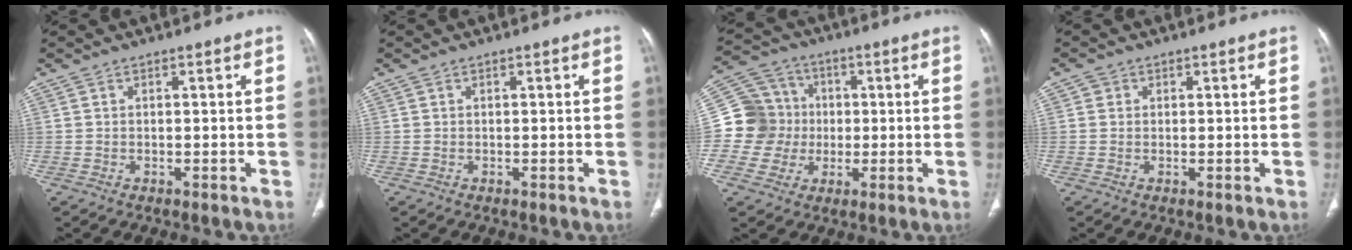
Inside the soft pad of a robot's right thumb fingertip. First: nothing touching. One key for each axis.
{"total": 0.0}
{"total": 11.5, "fx": -0.4, "fy": 11.2, "fz": 2.5, "tx": -0.013, "ty": 0.028, "tz": -0.009}
{"total": 1.2, "fx": 0.3, "fy": 1.2, "fz": 0.2, "tx": 0.004, "ty": 0.001, "tz": 0.002}